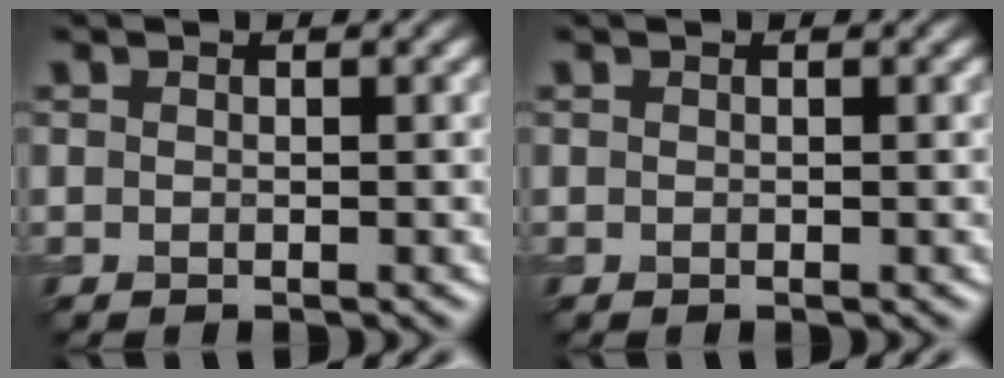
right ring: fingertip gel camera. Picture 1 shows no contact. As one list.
[{"total": 0.0}]